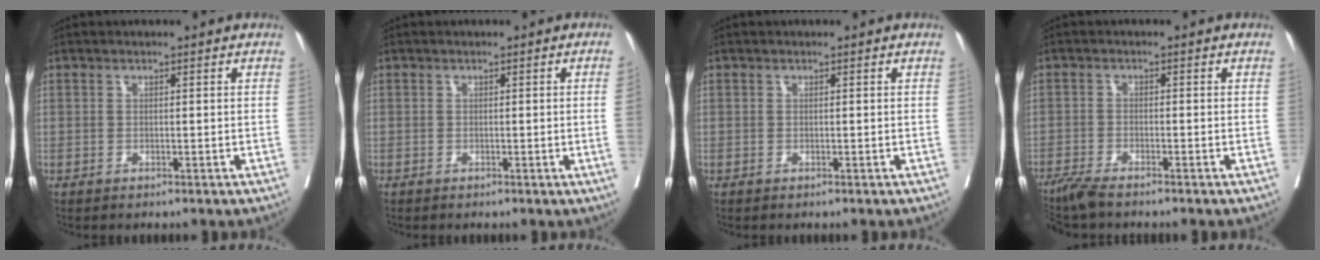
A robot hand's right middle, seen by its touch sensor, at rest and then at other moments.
{"total": 1.8, "force": [-0.2, -0.8, 1.6], "torque": [-0.019, -0.003, 0.000]}
{"total": 0.0}
{"total": 4.8, "force": [-4.1, 0.3, 2.5], "torque": [-0.046, -0.014, -0.078]}